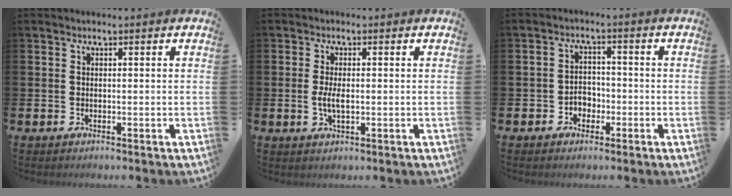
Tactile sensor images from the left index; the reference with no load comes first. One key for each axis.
{"total": 2.8, "fx": -0.1, "fy": 1.2, "fz": 2.5, "tx": -0.044, "ty": 0.002, "tz": -0.005}
{"total": 2.8, "fx": -1.5, "fy": 2.2, "fz": 1.1, "tx": -0.021, "ty": 0.006, "tz": -0.035}